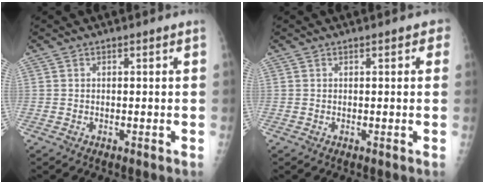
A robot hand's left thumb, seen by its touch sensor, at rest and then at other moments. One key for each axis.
{"total": 1.8, "fx": 0.7, "fy": 1.0, "fz": 1.3, "tx": -0.002, "ty": 0.002, "tz": 0.005}